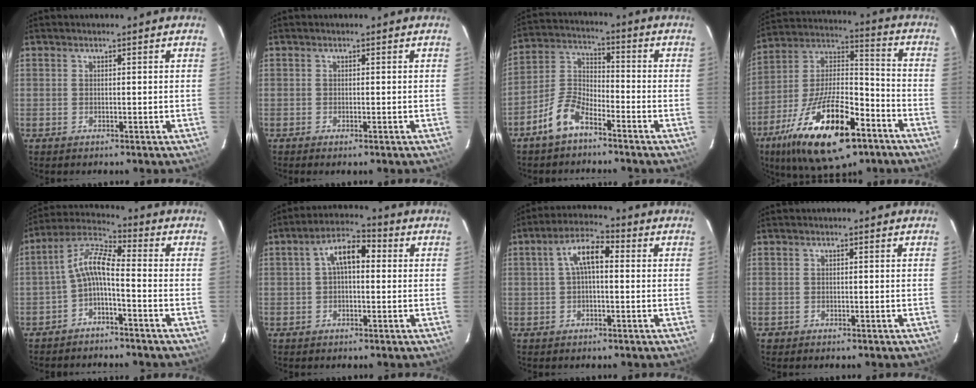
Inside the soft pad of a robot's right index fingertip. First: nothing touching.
{"total": 0.6, "force": [-0.5, 0.0, 0.4], "torque": [-0.009, 0.000, -0.009]}
{"total": 7.9, "force": [-5.6, 3.3, 4.6], "torque": [-0.108, 0.016, -0.113]}
{"total": 24.0, "force": [-13.0, 9.2, 18.0], "torque": [-0.338, -0.021, -0.214]}
{"total": 6.8, "force": [-2.6, 1.8, 6.0], "torque": [-0.148, 0.021, -0.055]}
{"total": 6.7, "force": [0.8, 3.5, 5.7], "torque": [-0.105, 0.026, 0.011]}
{"total": 6.3, "force": [0.6, 2.7, 5.6], "torque": [-0.109, 0.023, 0.010]}
{"total": 0.7, "force": [-0.4, 0.6, -0.1], "torque": [-0.001, 0.002, -0.006]}